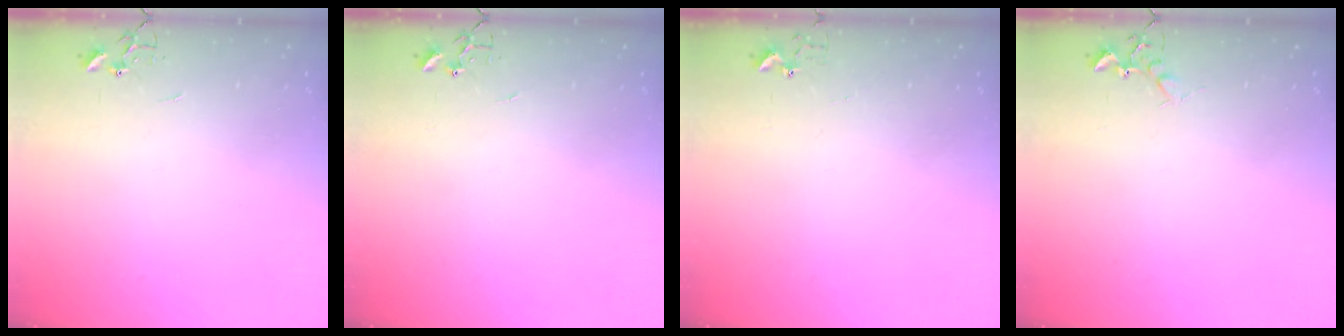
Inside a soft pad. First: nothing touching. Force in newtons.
{"total": 0.0}
{"total": 2.7, "press": 2.7, "slide": 0.3}
{"total": 5.8, "press": 5.7, "slide": 1.0}